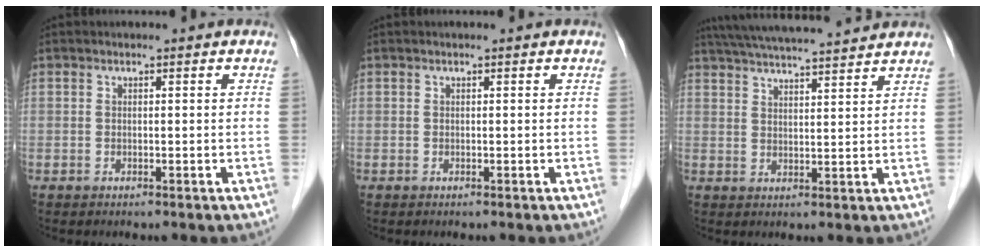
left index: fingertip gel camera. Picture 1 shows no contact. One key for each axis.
{"total": 0.0}
{"total": 14.9, "fx": 13.6, "fy": 0.5, "fz": 6.1, "tx": -0.115, "ty": 0.032, "tz": 0.201}